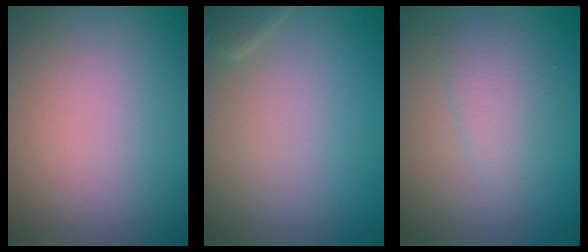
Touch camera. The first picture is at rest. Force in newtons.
{"total": 1.0, "press": 1.0, "slide": 0.1}
{"total": 2.6, "press": 2.6, "slide": 0.0}